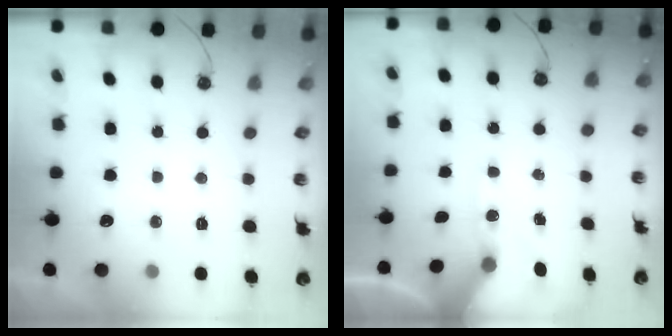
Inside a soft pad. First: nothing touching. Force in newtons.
{"total": 11.2, "press": 11.1, "slide": 1.7}